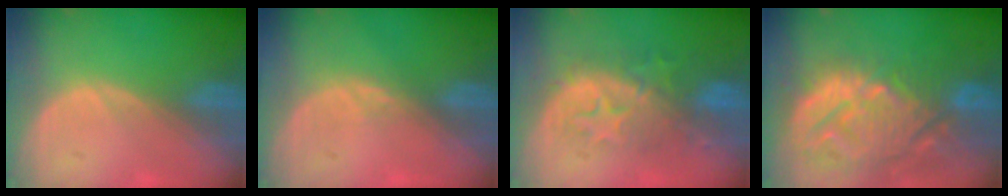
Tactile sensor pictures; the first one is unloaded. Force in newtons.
{"total": 1.1, "press": 1.0, "slide": 0.5}
{"total": 8.8, "press": 8.6, "slide": 1.8}
{"total": 14.5, "press": 12.4, "slide": 7.5}